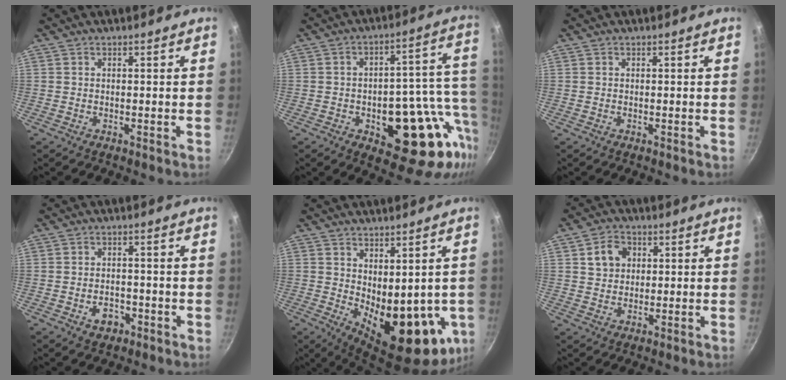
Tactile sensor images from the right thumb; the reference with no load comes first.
{"total": 20.5, "force": [-4.9, 10.5, 16.9], "torque": [-0.161, 0.022, -0.063]}
{"total": 0.0}
{"total": 4.2, "force": [-1.9, 3.0, 2.3], "torque": [-0.023, 0.017, -0.026]}
{"total": 16.4, "force": [-0.7, 8.5, 14.0], "torque": [-0.165, -0.037, 0.013]}
{"total": 6.1, "force": [1.8, 5.0, 2.9], "torque": [-0.025, 0.010, 0.027]}